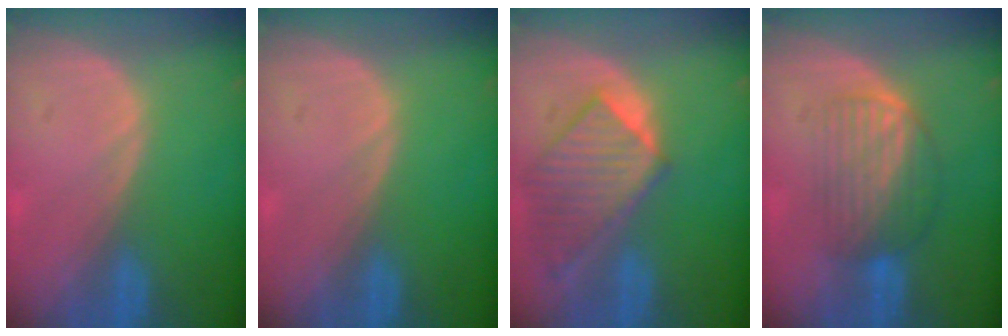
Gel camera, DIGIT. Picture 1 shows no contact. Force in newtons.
{"total": 0.0}
{"total": 9.1, "press": 8.0, "slide": 4.4}
{"total": 6.2, "press": 6.1, "slide": 1.4}